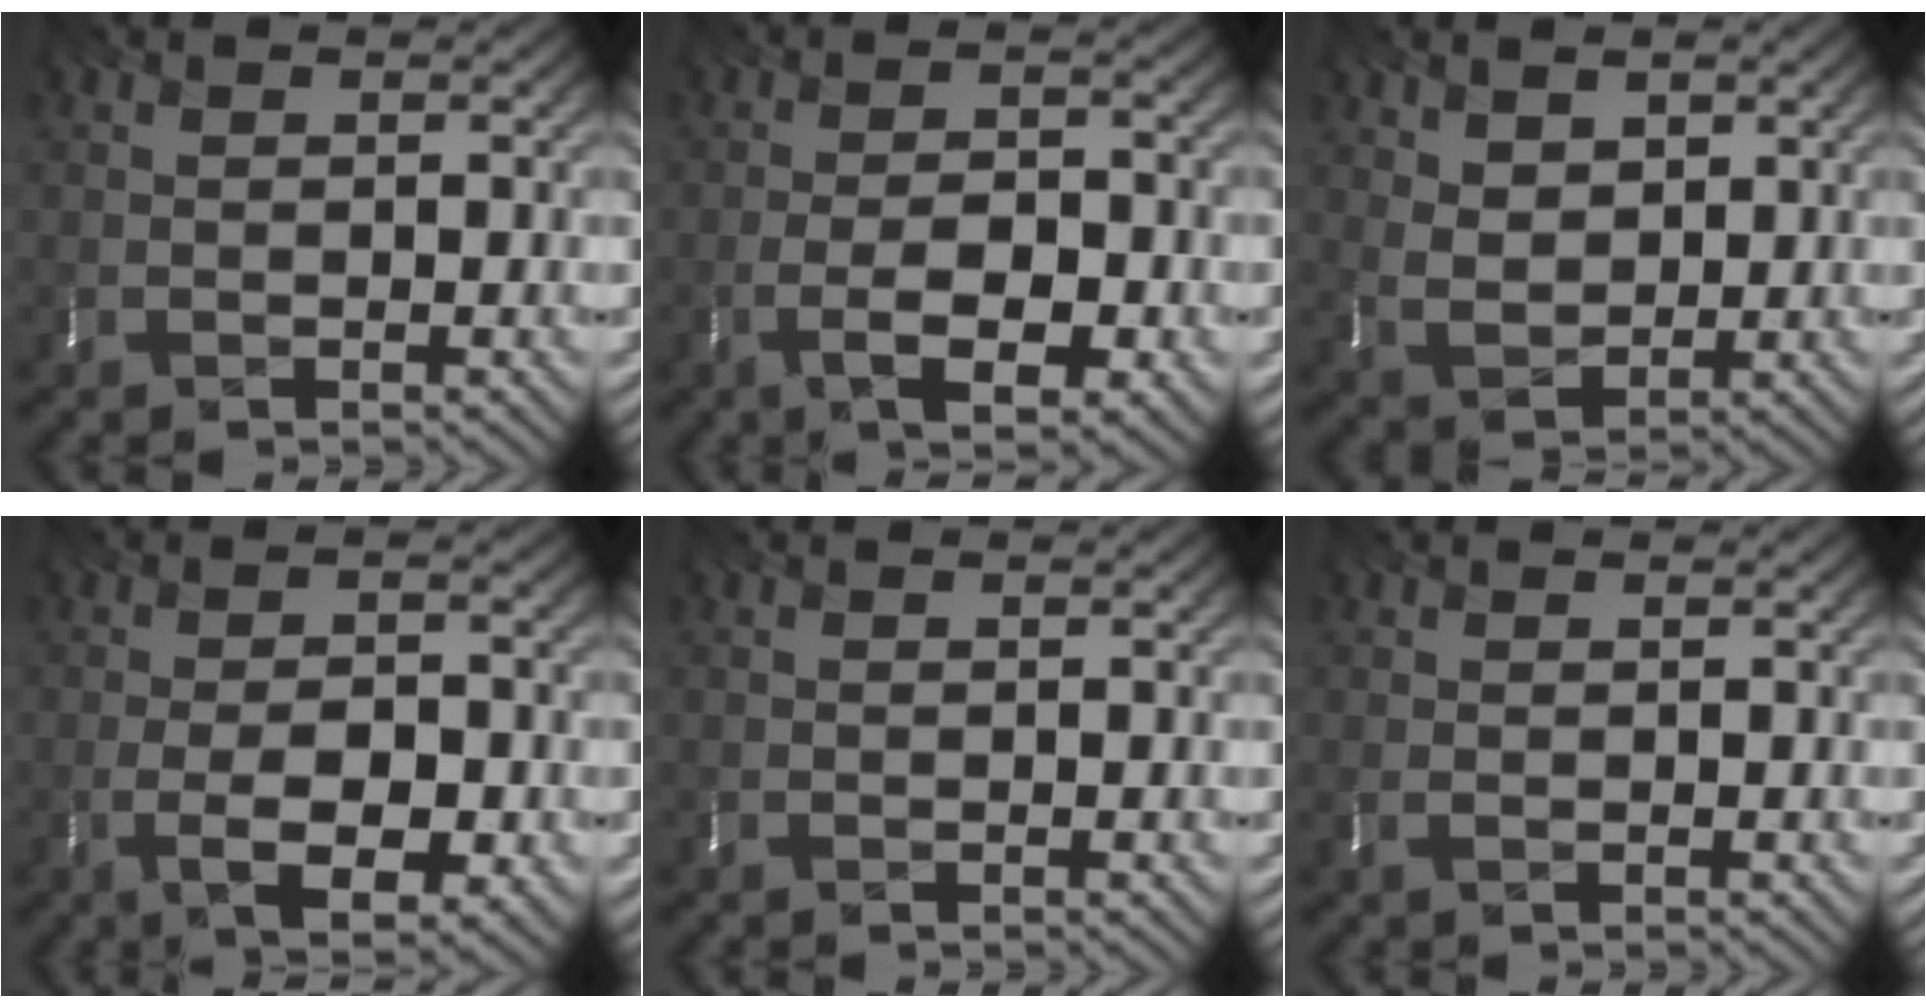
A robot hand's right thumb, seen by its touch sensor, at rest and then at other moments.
{"total": 5.7, "force": [-3.1, 1.8, 4.5], "torque": [-0.070, -0.011, -0.061]}
{"total": 3.7, "force": [1.9, 2.5, 2.0], "torque": [-0.056, -0.013, 0.037]}
{"total": 5.8, "force": [-2.6, 2.0, 4.8], "torque": [-0.075, -0.014, -0.049]}
{"total": 0.0}
{"total": 0.9, "force": [0.2, 0.4, 0.8], "torque": [-0.020, 0.001, 0.002]}